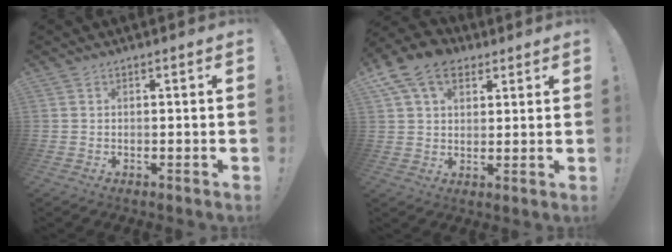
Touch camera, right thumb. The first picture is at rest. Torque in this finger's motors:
{"motor_torque": [0.97, 2.08, 0.29, -0.25, 0.14]}